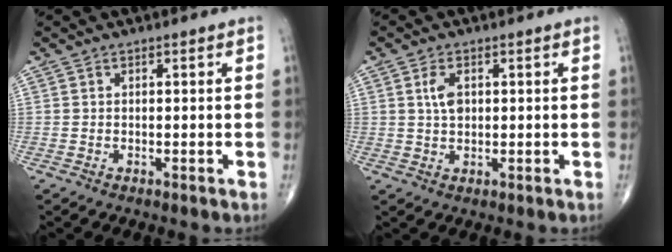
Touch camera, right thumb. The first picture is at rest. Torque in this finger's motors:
{"motor_torque": [-0.47, -0.09, 0.33, 0.22, -0.03]}